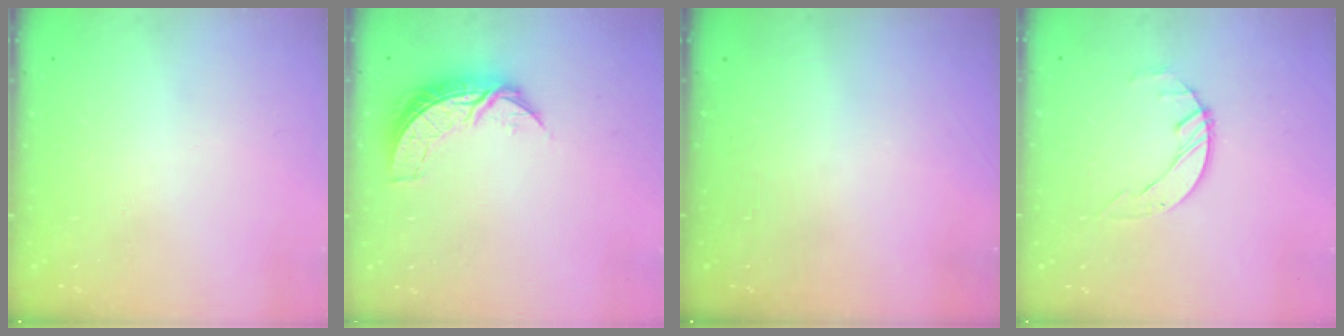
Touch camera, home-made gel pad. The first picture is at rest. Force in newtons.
{"total": 7.3, "press": 7.3, "slide": 0.5}
{"total": 0.0}
{"total": 1.4, "press": 1.4, "slide": 0.2}